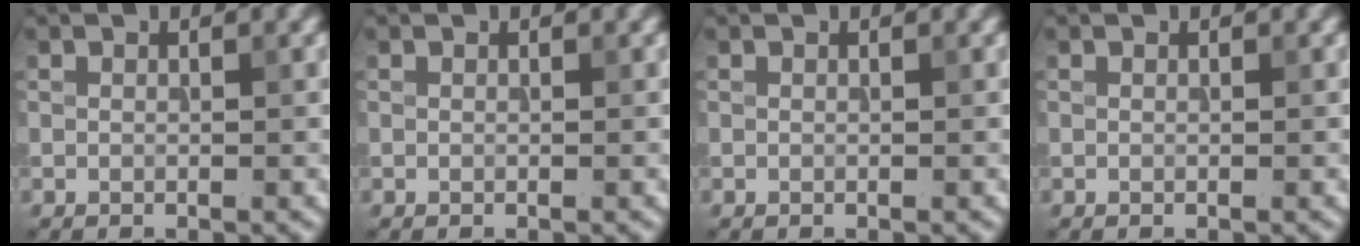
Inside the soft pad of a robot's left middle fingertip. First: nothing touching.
{"total": 0.0}
{"total": 0.0}
{"total": 0.0}